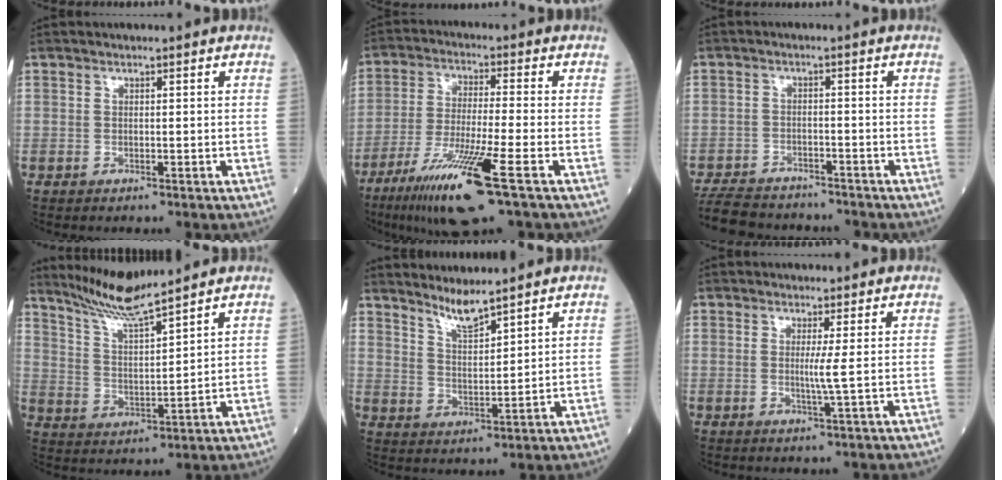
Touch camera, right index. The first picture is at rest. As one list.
[{"total": 14.0, "force": [-7.6, -0.1, 11.7], "torque": [-0.235, -0.038, -0.138]}, {"total": 11.5, "force": [-10.3, 3.9, 3.4], "torque": [-0.074, 0.001, -0.156]}, {"total": 8.3, "force": [7.5, -1.2, 3.2], "torque": [-0.072, -0.011, 0.151]}, {"total": 4.7, "force": [4.2, -0.3, 2.0], "torque": [-0.041, -0.014, 0.087]}, {"total": 2.1, "force": [0.2, -0.8, 1.9], "torque": [-0.041, -0.007, 0.003]}]